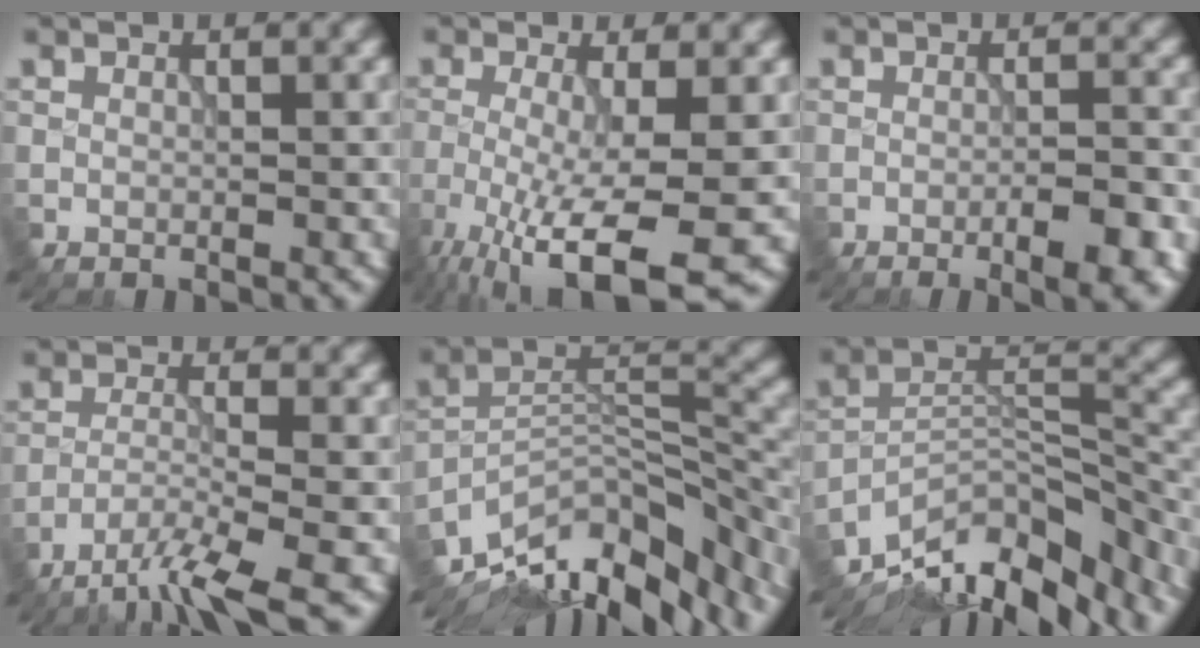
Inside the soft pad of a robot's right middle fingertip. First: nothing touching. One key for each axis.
{"total": 8.4, "fx": -4.2, "fy": 1.6, "fz": 7.1, "tx": -0.134, "ty": -0.017, "tz": -0.076}
{"total": 4.7, "fx": -2.4, "fy": 1.0, "fz": 3.9, "tx": -0.053, "ty": 0.007, "tz": -0.028}
{"total": 5.5, "fx": -4.1, "fy": 0.6, "fz": 3.6, "tx": -0.058, "ty": -0.006, "tz": -0.083}
{"total": 13.2, "fx": -10.3, "fy": 4.3, "fz": 7.0, "tx": -0.134, "ty": 0.006, "tz": -0.163}
{"total": 13.2, "fx": -11.1, "fy": 4.2, "fz": 5.9, "tx": -0.109, "ty": 0.015, "tz": -0.174}